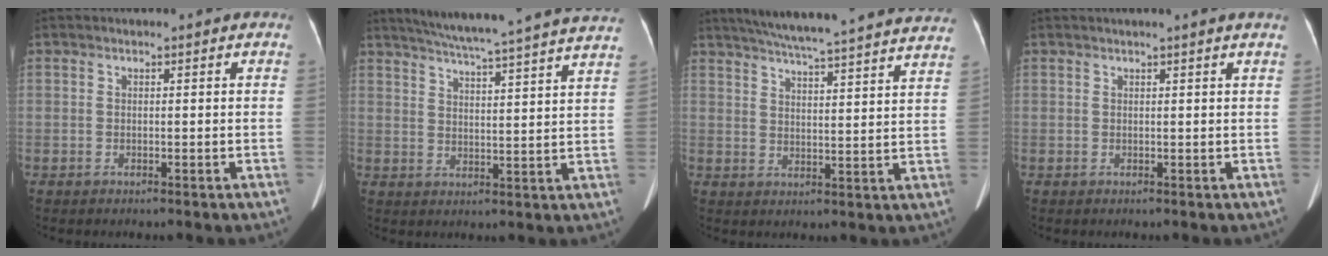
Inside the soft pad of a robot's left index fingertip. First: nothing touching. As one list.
[{"total": 24.2, "force": [21.8, -0.8, 10.5], "torque": [-0.169, -0.023, 0.277]}, {"total": 28.1, "force": [25.6, 0.7, 11.6], "torque": [-0.186, -0.029, 0.317]}, {"total": 1.7, "force": [1.3, -0.7, 0.8], "torque": [-0.019, -0.003, 0.024]}]